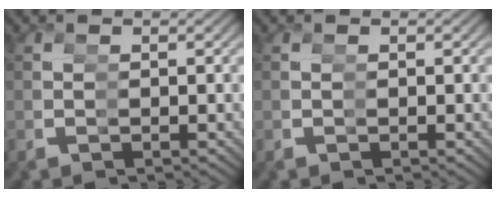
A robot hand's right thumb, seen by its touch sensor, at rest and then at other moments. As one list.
[{"total": 0.0}]